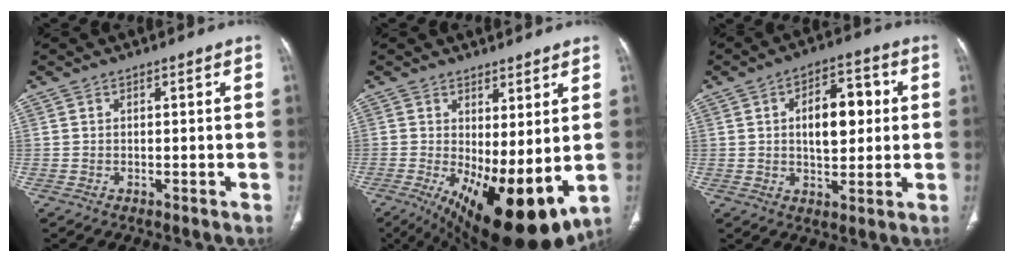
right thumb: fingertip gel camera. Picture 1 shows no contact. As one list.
[{"total": 16.0, "force": [-1.8, 6.2, 14.6], "torque": [-0.240, -0.029, -0.004]}, {"total": 11.1, "force": [1.7, 6.0, 9.2], "torque": [-0.112, 0.011, 0.026]}]